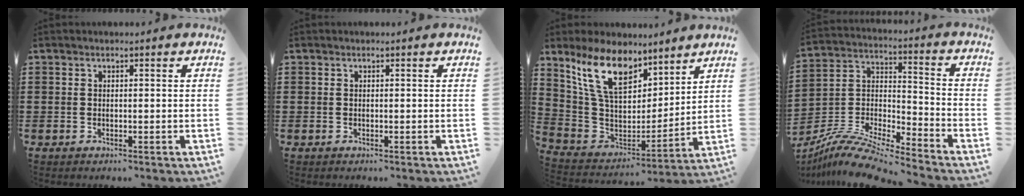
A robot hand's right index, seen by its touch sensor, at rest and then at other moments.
{"total": 0.0}
{"total": 12.9, "force": [8.3, 6.5, 7.5], "torque": [-0.194, -0.025, 0.157]}
{"total": 10.6, "force": [-9.6, 1.7, 4.1], "torque": [-0.089, 0.018, -0.194]}